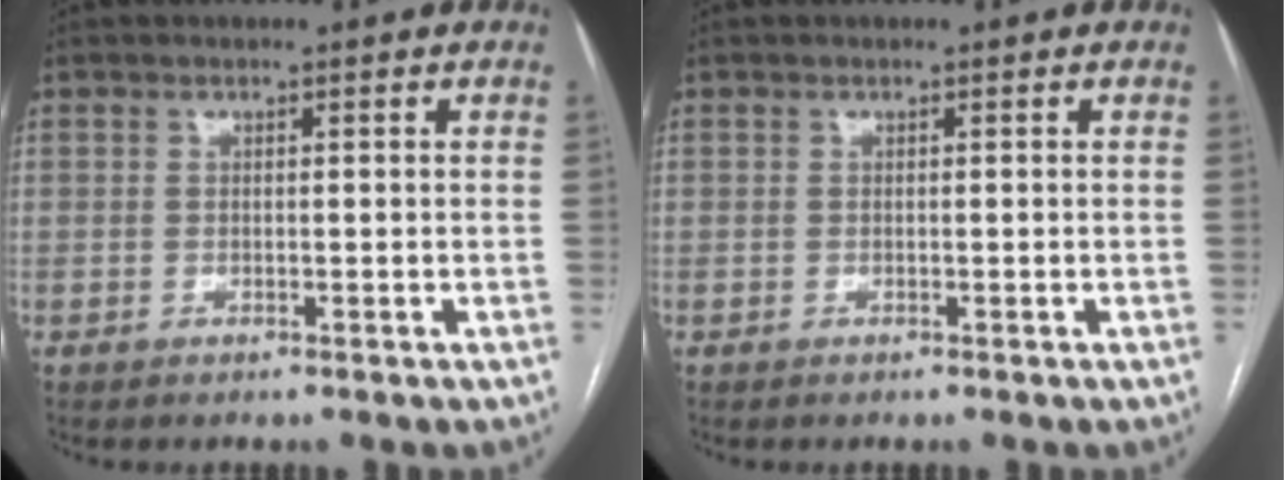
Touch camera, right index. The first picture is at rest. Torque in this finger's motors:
{"motor_torque": [0.00, 0.00, 0.00, 0.00]}